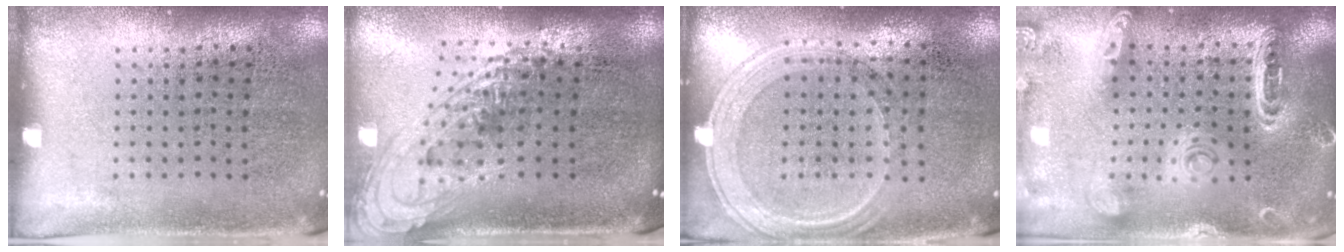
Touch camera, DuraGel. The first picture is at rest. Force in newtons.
{"total": 1.8, "press": 1.4, "slide": 1.2}
{"total": 1.3, "press": 1.3, "slide": 0.3}
{"total": 1.7, "press": 1.7, "slide": 0.3}